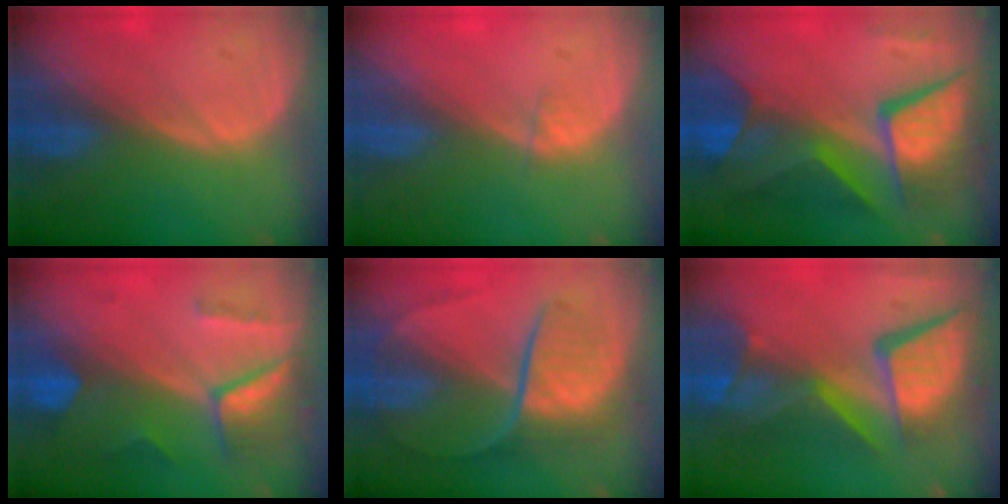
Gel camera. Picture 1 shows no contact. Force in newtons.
{"total": 0.8, "press": 0.7, "slide": 0.4}
{"total": 11.3, "press": 11.3, "slide": 1.2}
{"total": 7.3, "press": 6.5, "slide": 3.4}
{"total": 8.8, "press": 7.5, "slide": 4.7}
{"total": 13.7, "press": 11.2, "slide": 7.9}